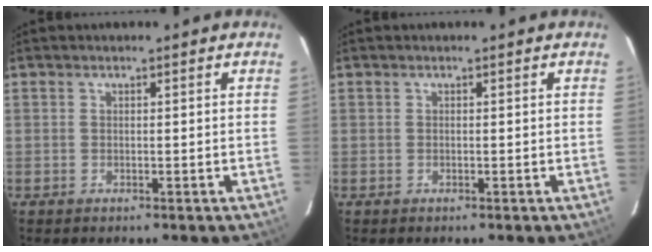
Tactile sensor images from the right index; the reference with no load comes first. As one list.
[{"total": 0.0}]